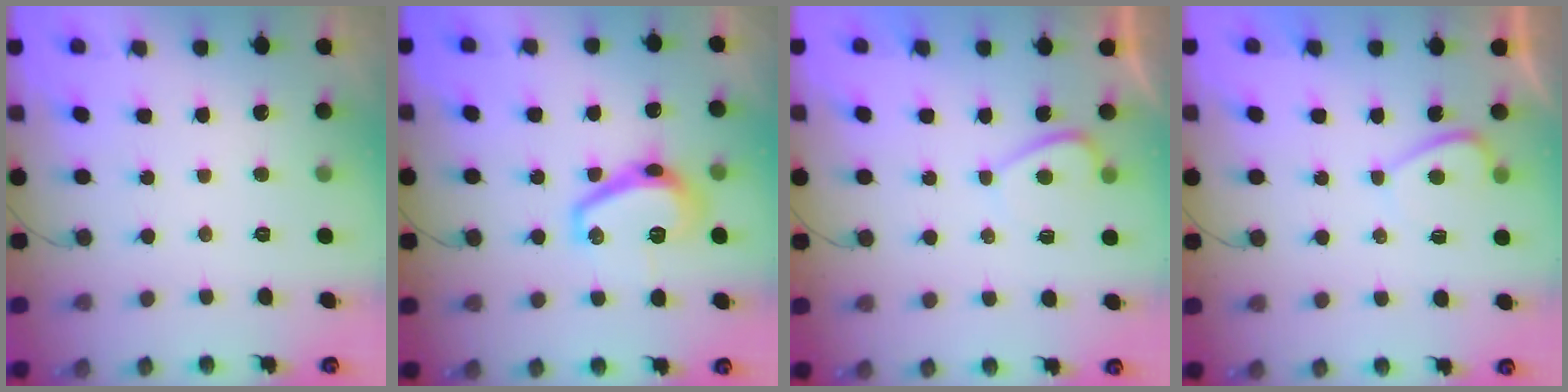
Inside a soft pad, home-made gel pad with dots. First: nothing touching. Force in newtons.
{"total": 12.5, "press": 12.5, "slide": 0.9}
{"total": 2.1, "press": 2.0, "slide": 0.7}
{"total": 2.1, "press": 2.0, "slide": 0.7}